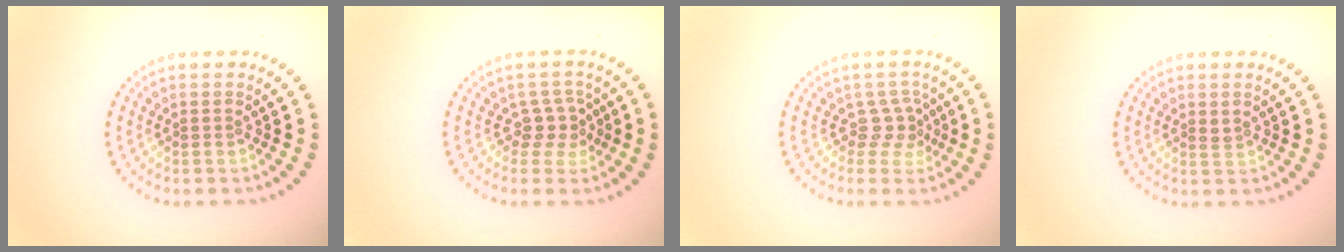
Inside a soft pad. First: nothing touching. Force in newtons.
{"total": 2.1, "press": 1.7, "slide": 1.2}
{"total": 2.0, "press": 1.4, "slide": 1.5}
{"total": 0.7, "press": 0.4, "slide": 0.5}